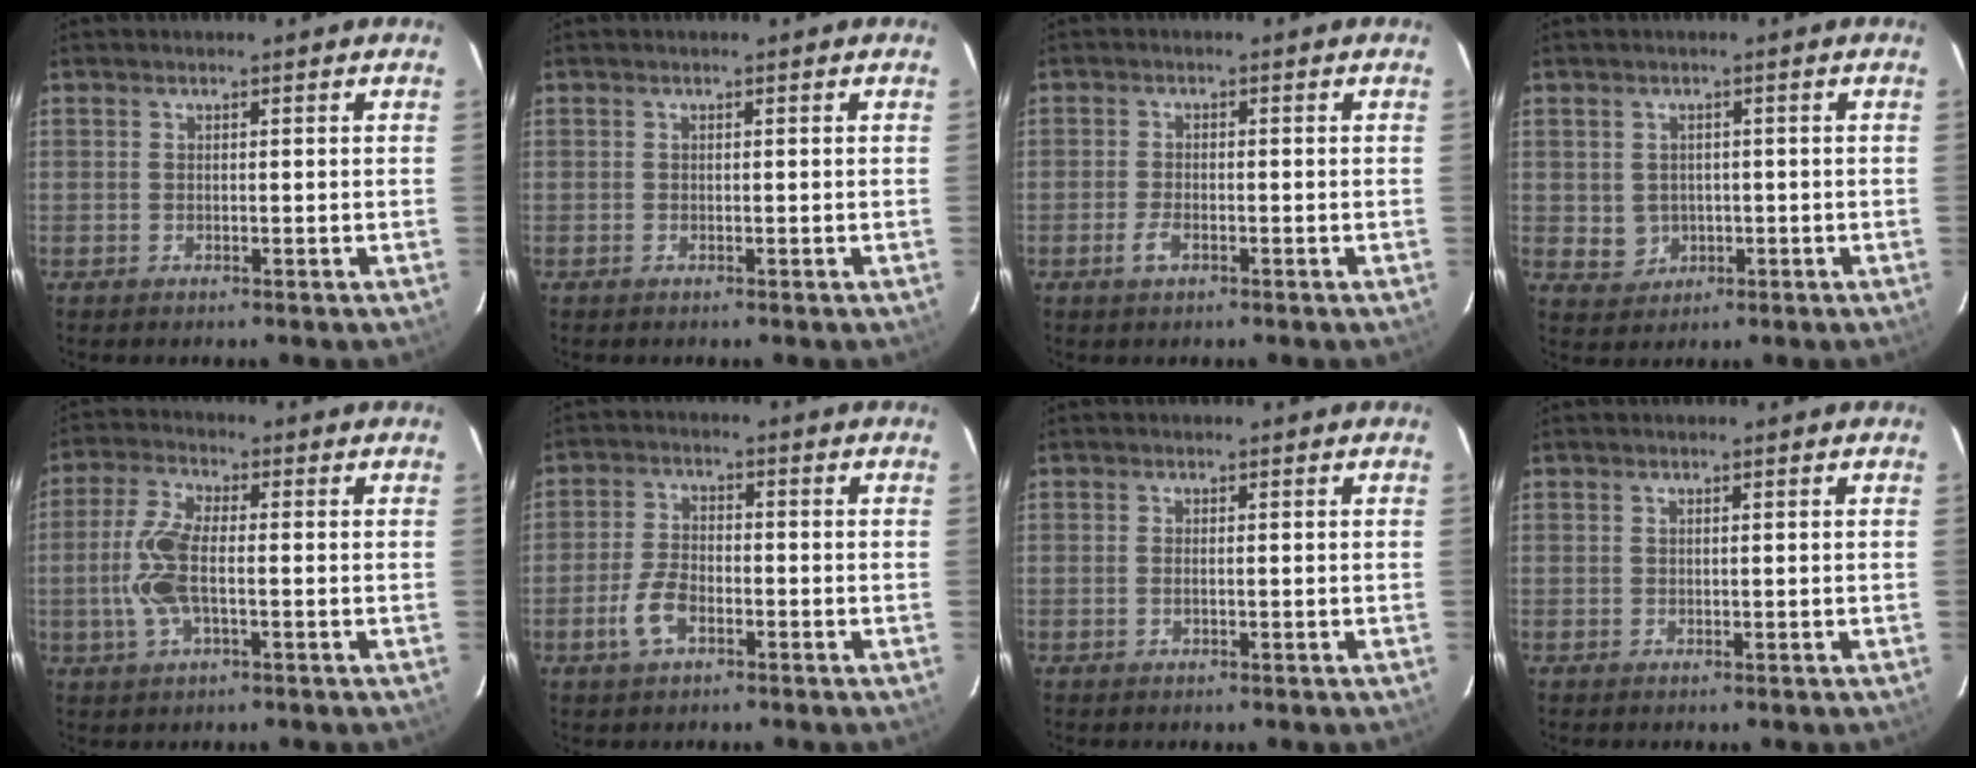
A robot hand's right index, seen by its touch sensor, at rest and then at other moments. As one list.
[{"total": 0.0}, {"total": 2.5, "force": [-1.3, 1.1, 1.8], "torque": [-0.042, 0.000, -0.024]}, {"total": 3.9, "force": [-0.1, 3.8, 0.8], "torque": [-0.020, 0.010, 0.014]}, {"total": 9.0, "force": [-1.3, 3.4, 8.2], "torque": [-0.181, 0.006, -0.028]}, {"total": 5.8, "force": [-2.8, 3.0, 4.1], "torque": [-0.092, 0.005, -0.051]}, {"total": 0.9, "force": [-0.2, 0.1, 0.8], "torque": [-0.017, 0.001, -0.004]}, {"total": 0.0}]